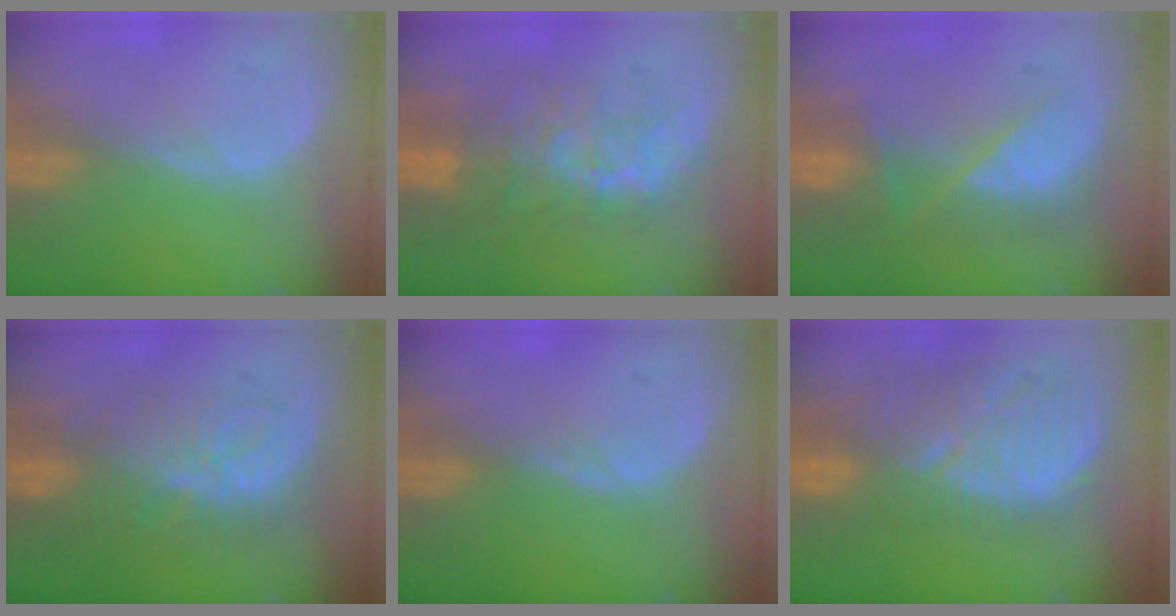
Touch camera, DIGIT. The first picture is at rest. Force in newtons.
{"total": 9.9, "press": 8.6, "slide": 4.9}
{"total": 7.9, "press": 7.2, "slide": 3.1}
{"total": 9.4, "press": 8.8, "slide": 3.3}
{"total": 0.7, "press": 0.7, "slide": 0.2}
{"total": 12.3, "press": 11.2, "slide": 5.1}